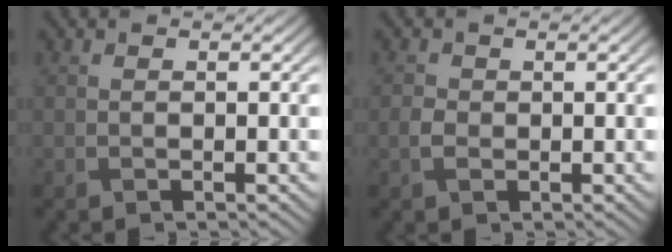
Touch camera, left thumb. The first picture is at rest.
{"total": 1.4, "force": [-0.4, 1.2, 0.6], "torque": [-0.016, -0.005, -0.014]}